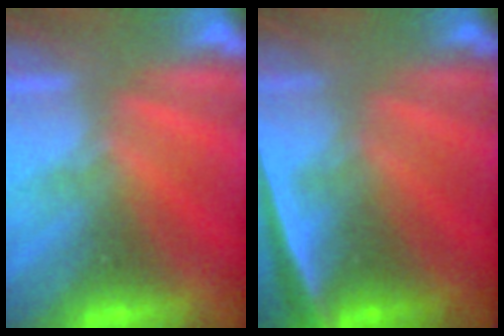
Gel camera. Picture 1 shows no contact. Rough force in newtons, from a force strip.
{"total": 2.4}